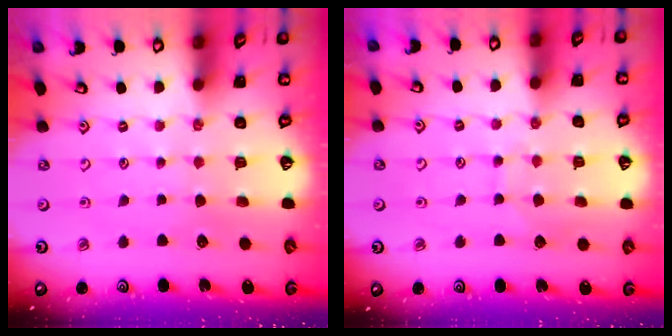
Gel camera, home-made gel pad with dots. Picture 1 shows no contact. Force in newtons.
{"total": 5.8, "press": 5.8, "slide": 0.5}